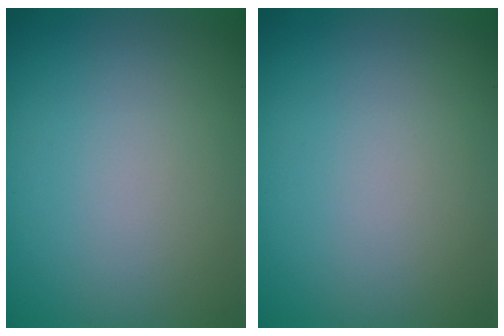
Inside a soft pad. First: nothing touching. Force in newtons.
{"total": 0.0}